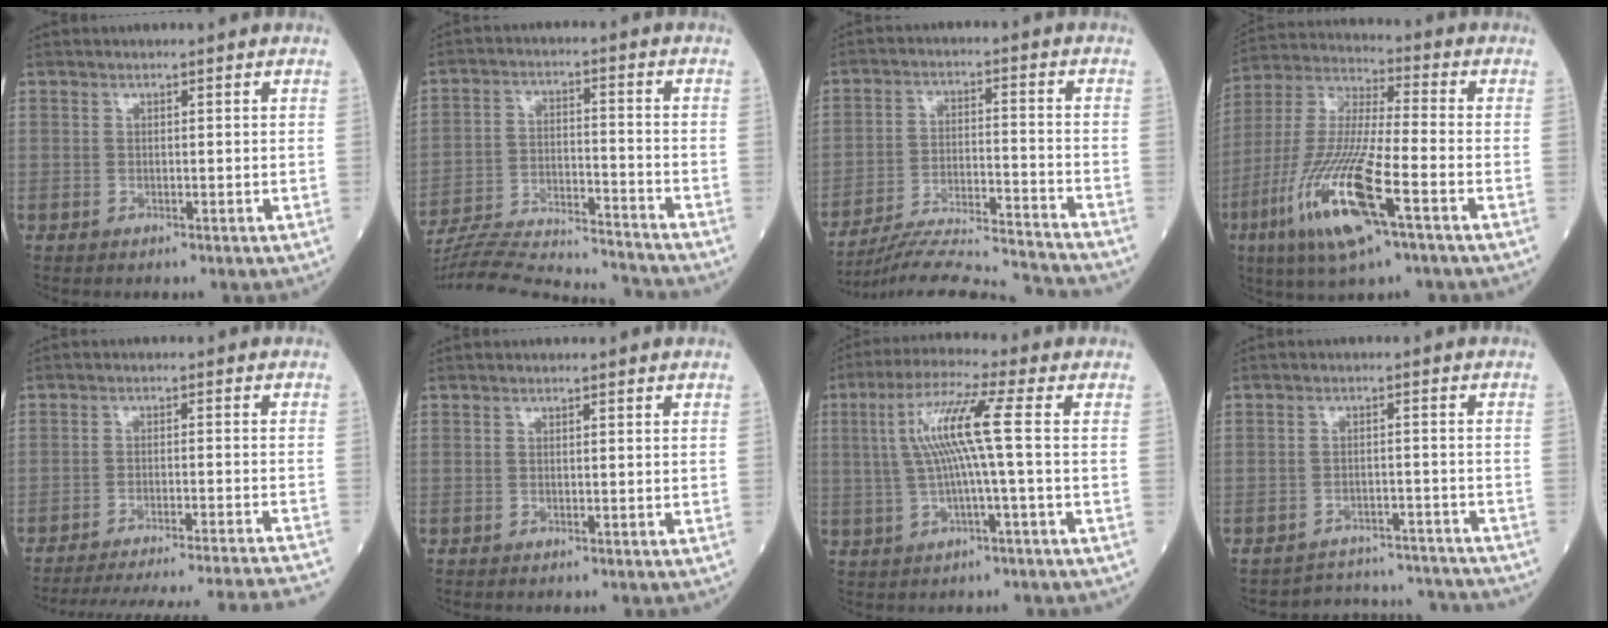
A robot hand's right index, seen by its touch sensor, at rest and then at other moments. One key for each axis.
{"total": 20.2, "fx": -19.5, "fy": 0.6, "fz": 5.4, "tx": -0.122, "ty": -0.010, "tz": -0.301}
{"total": 17.9, "fx": -17.3, "fy": -1.3, "fz": 4.6, "tx": -0.085, "ty": -0.015, "tz": -0.268}
{"total": 17.2, "fx": -7.3, "fy": 2.0, "fz": 15.5, "tx": -0.335, "ty": -0.027, "tz": -0.138}
{"total": 26.7, "fx": -24.9, "fy": -0.9, "fz": 9.7, "tx": -0.098, "ty": -0.045, "tz": -0.321}
{"total": 0.0}
{"total": 9.0, "fx": 0.8, "fy": -0.8, "fz": 8.9, "tx": -0.176, "ty": 0.020, "tz": 0.015}
{"total": 11.4, "fx": -11.2, "fy": 1.7, "fz": -0.4, "tx": 0.014, "ty": 0.027, "tz": -0.139}